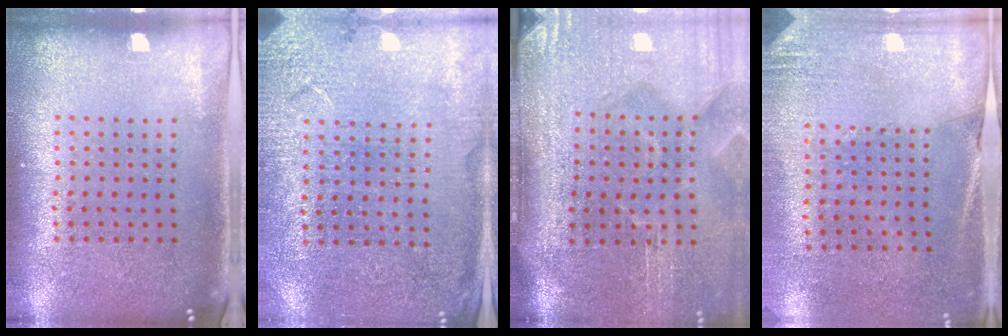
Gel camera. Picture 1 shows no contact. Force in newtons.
{"total": 2.7, "press": 2.7, "slide": 0.1}
{"total": 5.0, "press": 4.2, "slide": 2.6}
{"total": 2.6, "press": 2.3, "slide": 1.1}